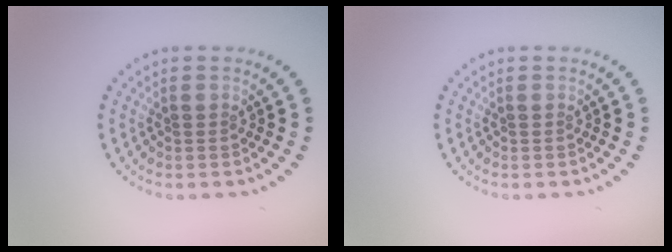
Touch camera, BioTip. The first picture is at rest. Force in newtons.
{"total": 0.0}